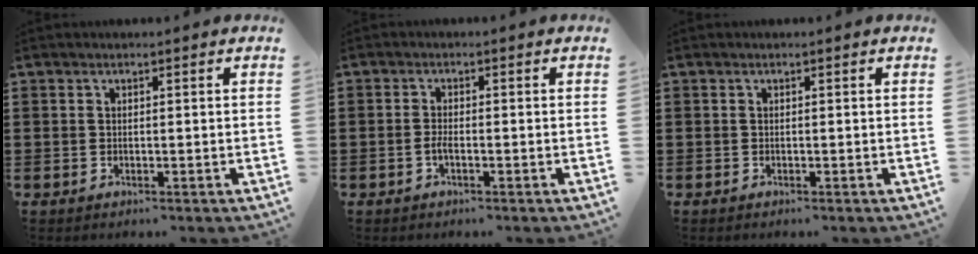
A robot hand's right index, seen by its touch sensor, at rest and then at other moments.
{"total": 1.6, "force": [-0.7, 0.1, 1.4], "torque": [-0.036, -0.008, -0.013]}
{"total": 0.0}